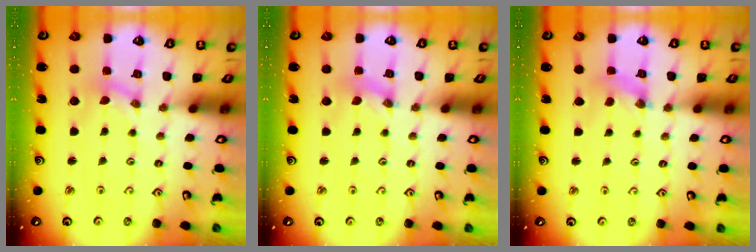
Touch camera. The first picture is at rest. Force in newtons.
{"total": 0.7, "press": 0.6, "slide": 0.1}
{"total": 1.6, "press": 1.6, "slide": 0.3}